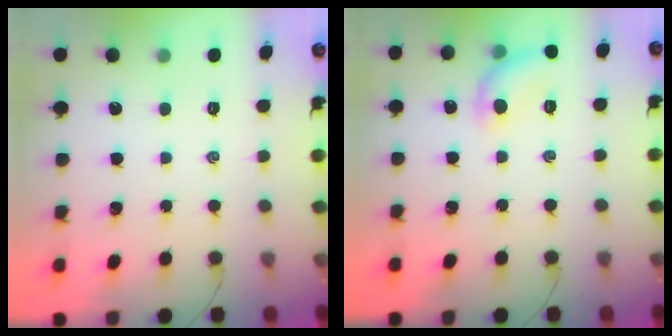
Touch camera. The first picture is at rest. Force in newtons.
{"total": 8.6, "press": 8.6, "slide": 0.2}